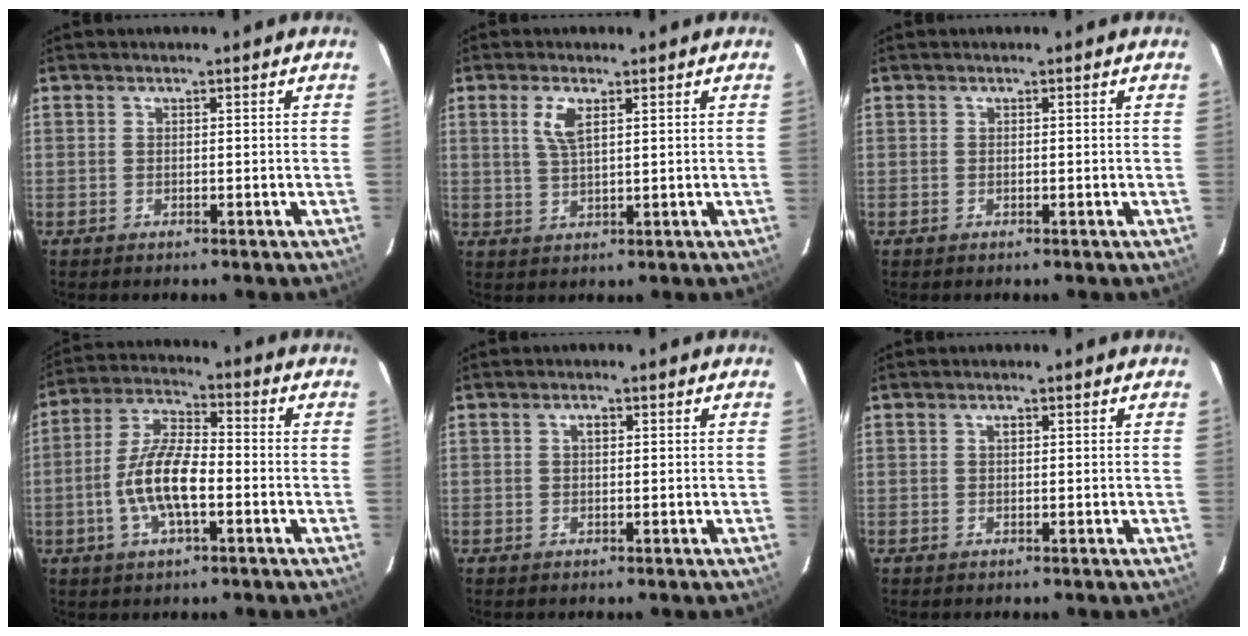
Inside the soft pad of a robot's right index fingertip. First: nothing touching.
{"total": 4.2, "force": [1.8, 1.4, 3.6], "torque": [-0.073, 0.002, 0.036]}
{"total": 0.0}
{"total": 11.3, "force": [-3.1, 4.0, 10.1], "torque": [-0.208, 0.005, -0.060]}
{"total": 1.3, "force": [0.3, 0.8, 0.9], "torque": [-0.016, 0.007, 0.003]}
{"total": 0.7, "force": [0.2, 0.5, 0.5], "torque": [-0.009, 0.004, 0.003]}